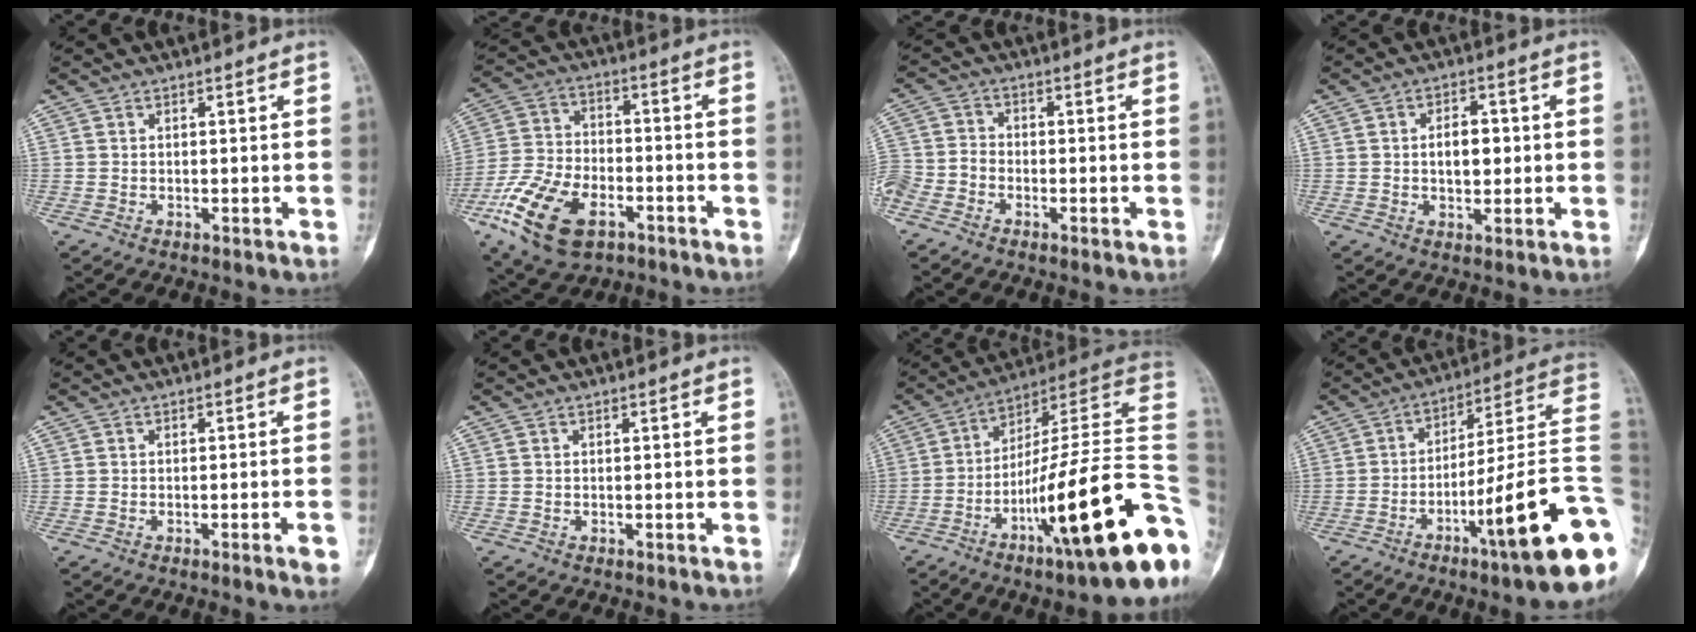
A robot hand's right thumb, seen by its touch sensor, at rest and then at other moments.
{"total": 16.6, "force": [-8.0, 9.2, 11.3], "torque": [-0.217, 0.023, -0.143]}
{"total": 7.2, "force": [-4.0, 5.1, 3.3], "torque": [-0.078, 0.017, -0.085]}
{"total": 5.7, "force": [0.2, 3.4, 4.6], "torque": [-0.054, 0.007, 0.003]}
{"total": 2.5, "force": [-1.2, 0.1, 2.2], "torque": [-0.028, -0.001, -0.017]}
{"total": 0.0}
{"total": 28.1, "force": [-7.2, 5.2, 26.7], "torque": [-0.316, 0.053, -0.110]}
{"total": 21.7, "force": [-7.3, 2.6, 20.2], "torque": [-0.235, 0.042, -0.107]}